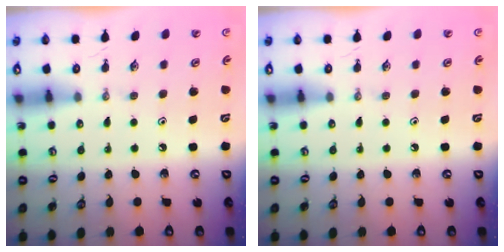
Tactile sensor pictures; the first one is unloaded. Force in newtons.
{"total": 0.0}